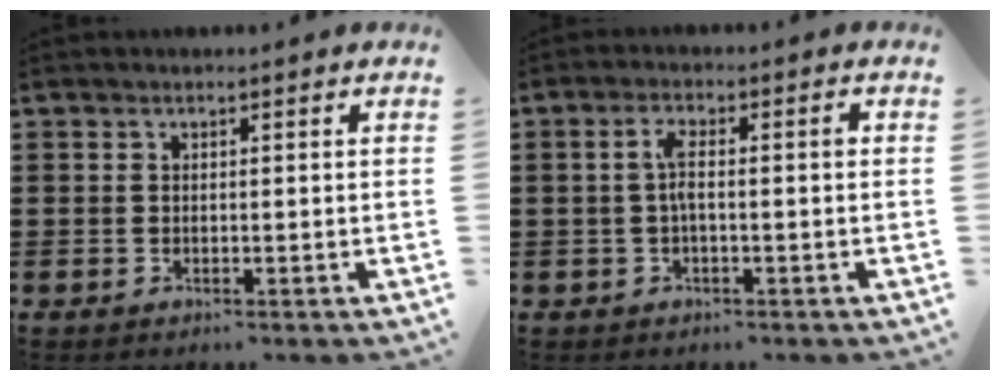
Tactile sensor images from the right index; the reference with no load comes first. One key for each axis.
{"total": 3.5, "fx": -0.3, "fy": 0.7, "fz": 3.4, "tx": -0.070, "ty": 0.003, "tz": -0.010}